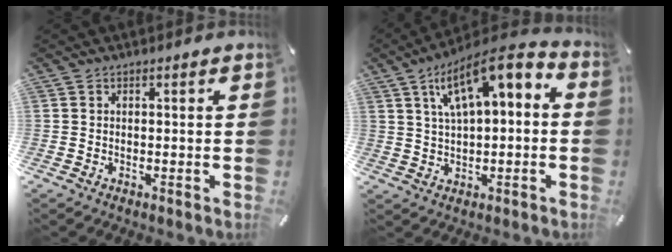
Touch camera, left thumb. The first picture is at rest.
{"total": 11.9, "force": [5.4, 5.4, 9.1], "torque": [-0.148, -0.020, 0.096]}